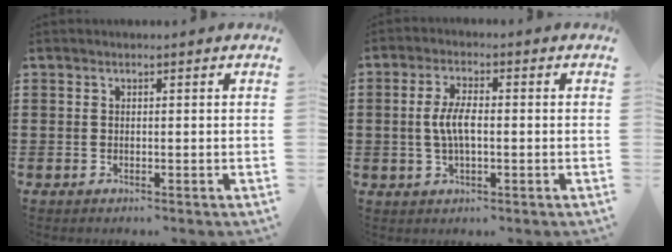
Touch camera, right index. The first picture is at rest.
{"total": 4.9, "force": [-0.2, 1.9, 4.5], "torque": [-0.098, 0.000, -0.009]}